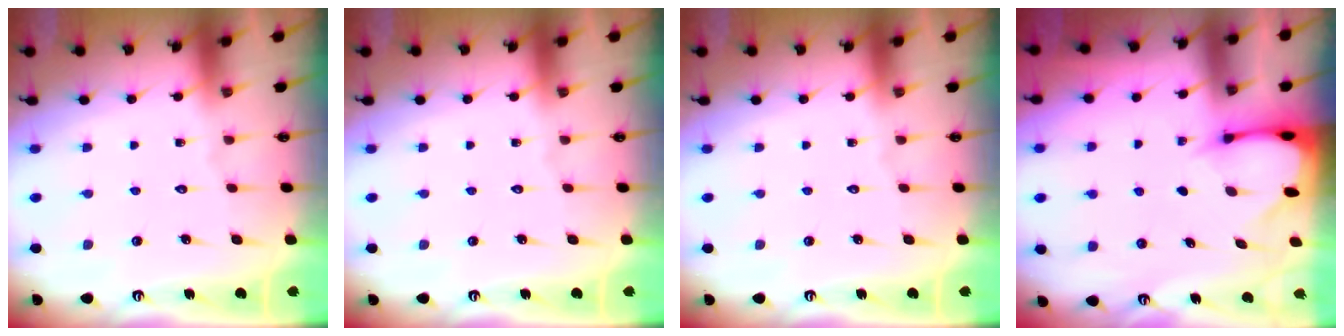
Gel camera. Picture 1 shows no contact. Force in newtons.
{"total": 0.0}
{"total": 0.0}
{"total": 2.7, "press": 2.6, "slide": 0.4}